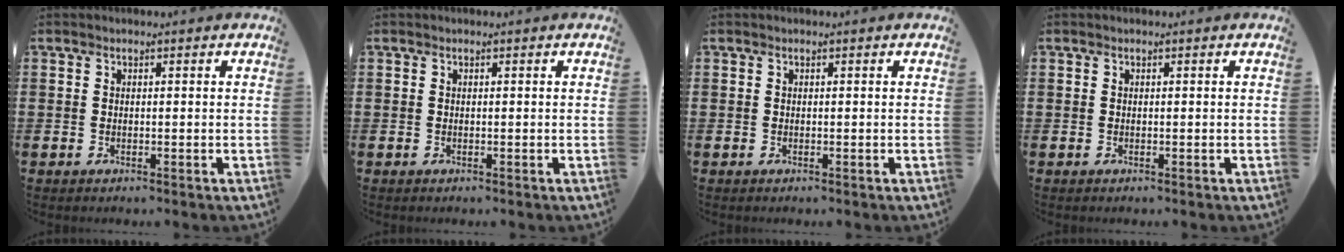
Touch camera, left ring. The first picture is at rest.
{"total": 0.0}
{"total": 0.0}
{"total": 0.0}